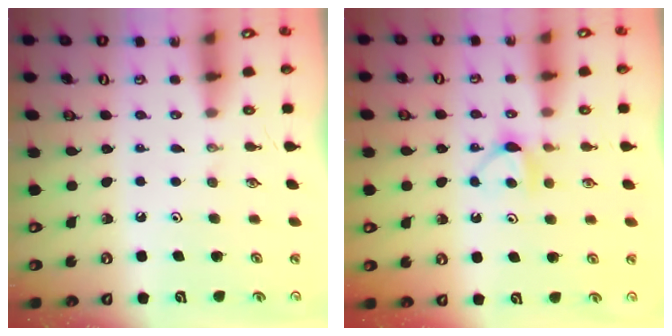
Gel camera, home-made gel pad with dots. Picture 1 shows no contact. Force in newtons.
{"total": 6.2, "press": 6.2, "slide": 0.5}